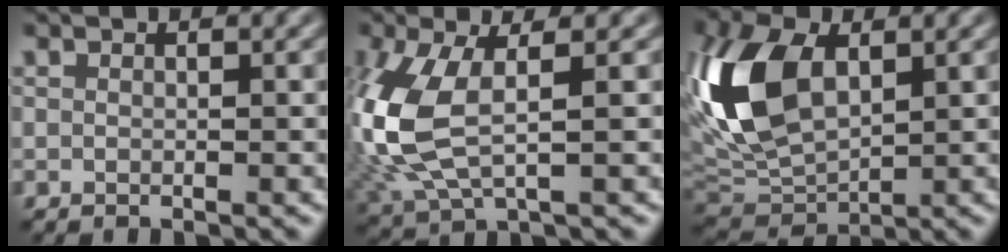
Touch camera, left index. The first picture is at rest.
{"total": 8.7, "force": [0.3, 4.2, 7.6], "torque": [-0.207, -0.003, 0.009]}
{"total": 10.5, "force": [1.9, 6.2, 8.2], "torque": [-0.196, 0.011, 0.028]}